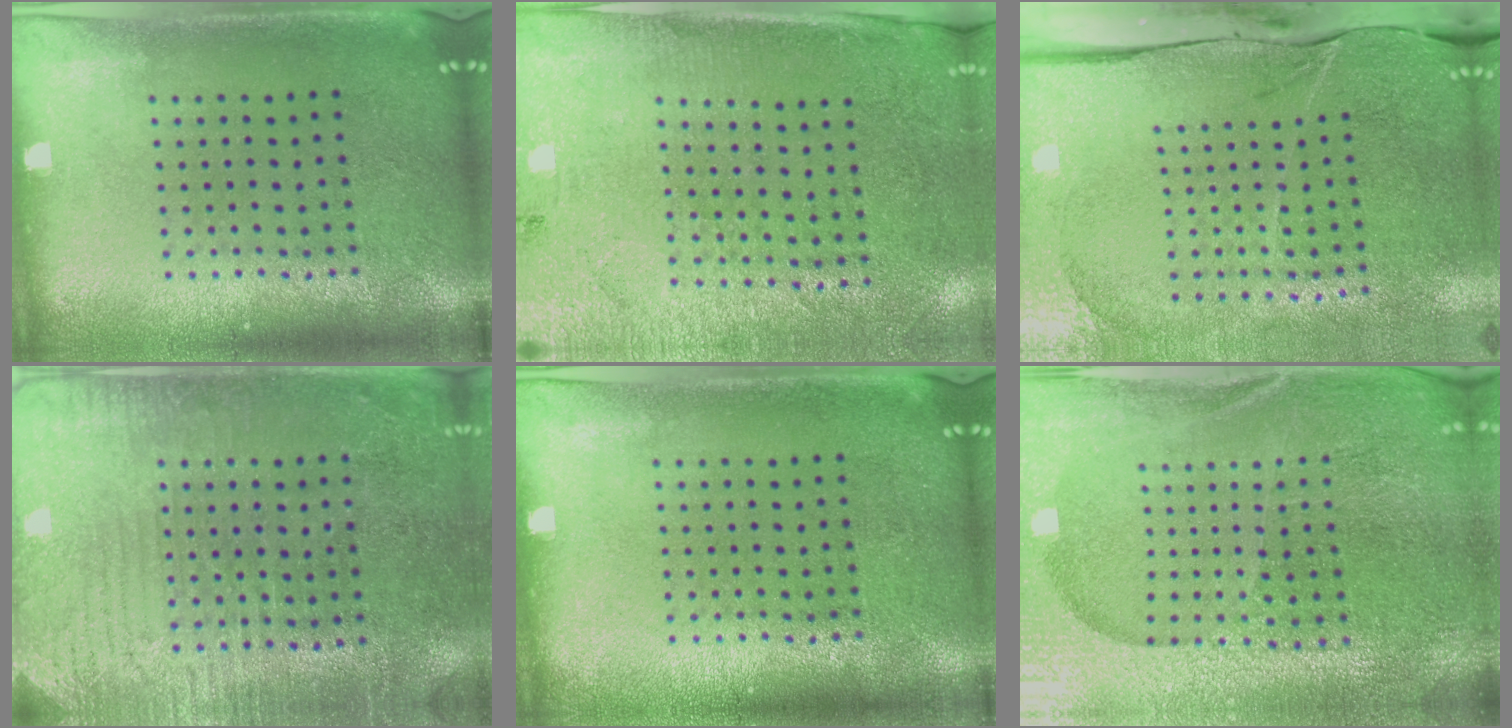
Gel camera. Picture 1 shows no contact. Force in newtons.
{"total": 2.7, "press": 2.5, "slide": 1.1}
{"total": 4.1, "press": 3.4, "slide": 2.3}
{"total": 3.0, "press": 2.9, "slide": 0.7}
{"total": 0.0}
{"total": 4.2, "press": 4.1, "slide": 1.1}